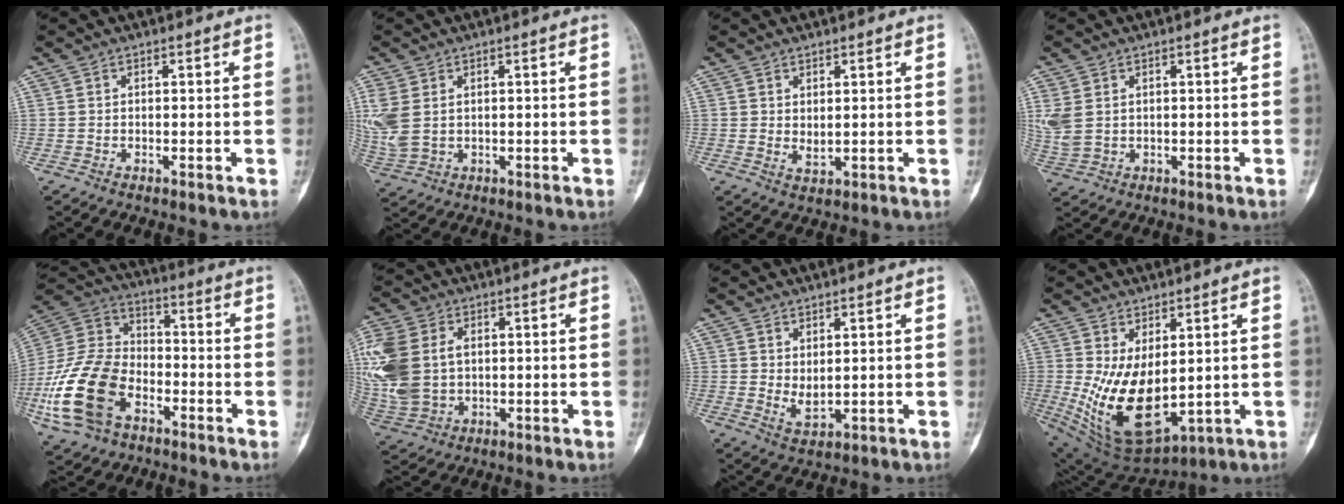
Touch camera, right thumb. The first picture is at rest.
{"total": 7.8, "force": [1.5, 5.4, 5.5], "torque": [-0.151, 0.002, 0.043]}
{"total": 2.1, "force": [0.6, 1.1, 1.6], "torque": [-0.025, -0.009, 0.015]}
{"total": 5.1, "force": [1.3, 3.5, 3.4], "torque": [-0.095, 0.001, 0.038]}
{"total": 19.8, "force": [-7.7, 12.8, 13.1], "torque": [-0.264, 0.041, -0.147]}
{"total": 17.2, "force": [2.4, 12.2, 12.0], "torque": [-0.308, 0.003, 0.057]}
{"total": 3.5, "force": [0.9, 1.8, 2.8], "torque": [-0.046, -0.016, 0.026]}
{"total": 15.0, "force": [0.4, 8.1, 12.7], "torque": [-0.217, -0.025, 0.039]}